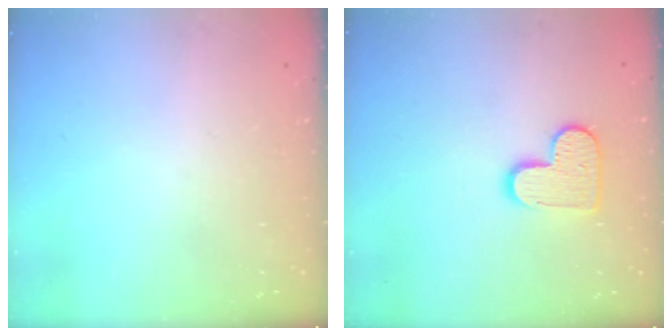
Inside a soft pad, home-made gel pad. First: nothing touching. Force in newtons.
{"total": 10.1, "press": 10.1, "slide": 0.3}